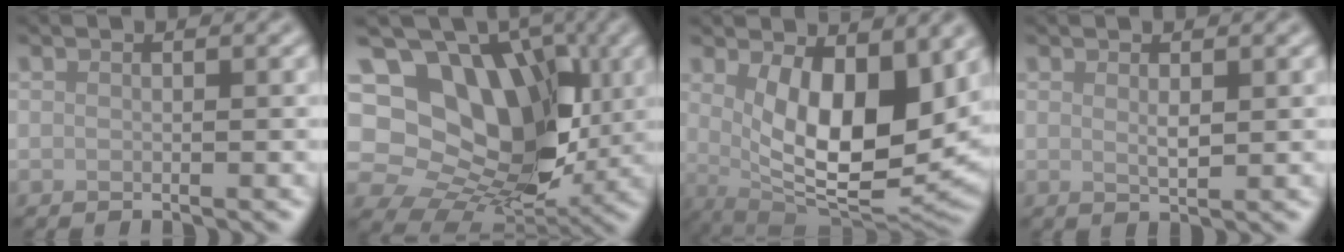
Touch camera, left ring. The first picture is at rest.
{"total": 15.8, "force": [3.7, 12.2, 9.4], "torque": [-0.154, 0.043, 0.060]}
{"total": 10.7, "force": [2.0, 4.8, 9.4], "torque": [-0.150, -0.028, 0.040]}
{"total": 1.1, "force": [0.5, 0.2, 0.9], "torque": [-0.018, -0.004, 0.010]}